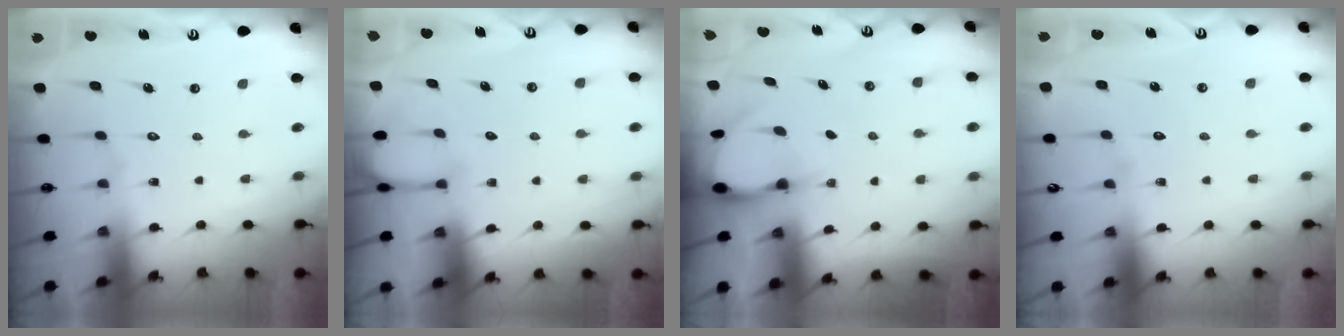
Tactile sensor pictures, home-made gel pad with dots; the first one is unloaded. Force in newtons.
{"total": 2.8, "press": 2.8, "slide": 0.1}
{"total": 3.0, "press": 2.9, "slide": 0.2}
{"total": 3.6, "press": 3.5, "slide": 0.3}